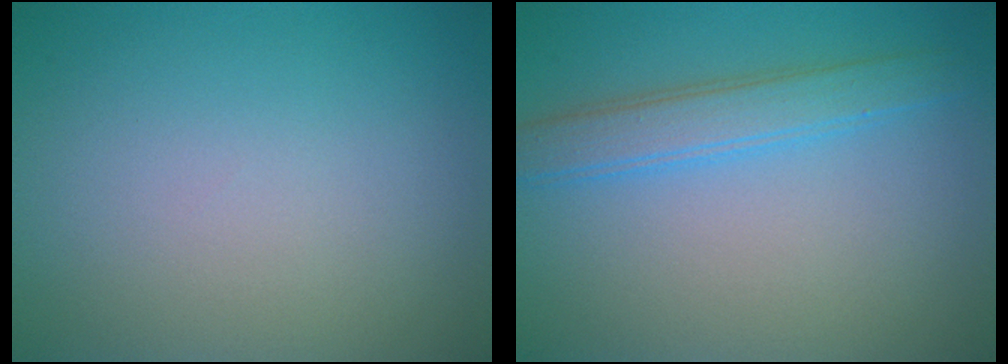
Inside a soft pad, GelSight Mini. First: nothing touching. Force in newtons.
{"total": 2.4, "press": 2.4, "slide": 0.2}